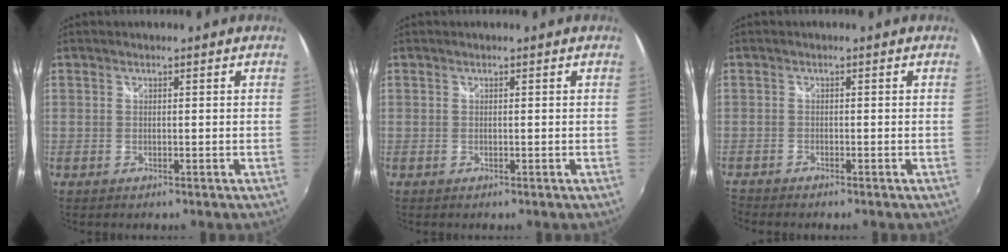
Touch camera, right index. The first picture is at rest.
{"total": 0.0}
{"total": 2.1, "force": [-2.1, -0.1, 0.2], "torque": [-0.018, -0.014, -0.046]}